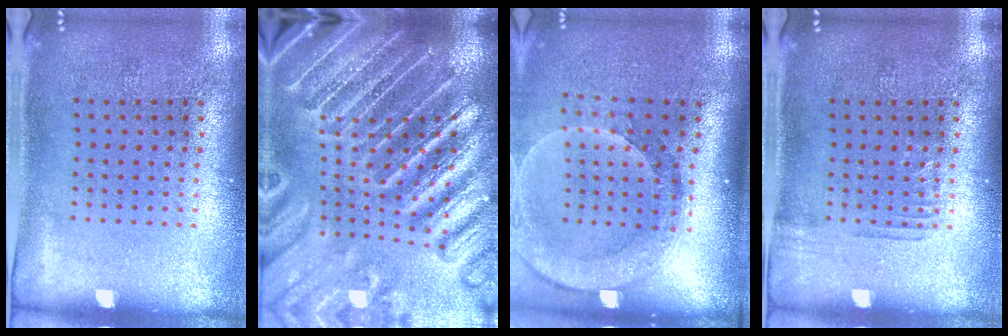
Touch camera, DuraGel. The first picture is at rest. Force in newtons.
{"total": 4.7, "press": 4.2, "slide": 2.0}
{"total": 2.6, "press": 2.0, "slide": 1.7}
{"total": 0.8, "press": 0.8, "slide": 0.2}